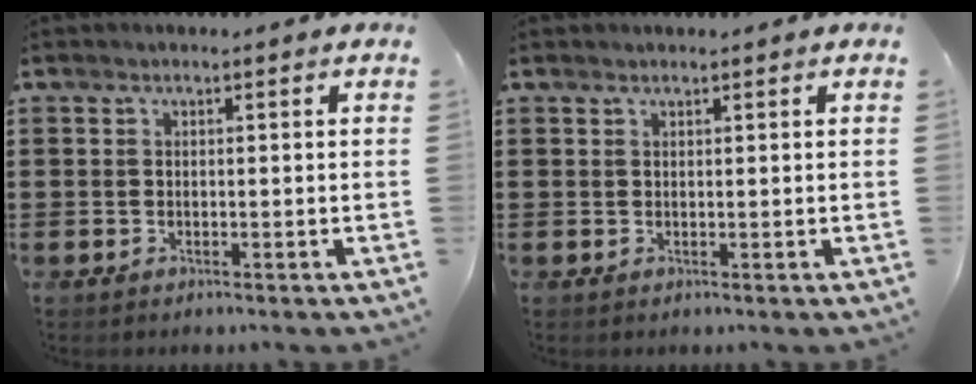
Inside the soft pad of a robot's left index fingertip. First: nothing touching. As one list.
[{"total": 0.6, "force": [0.6, 0.2, 0.1], "torque": [-0.004, -0.001, 0.013]}]